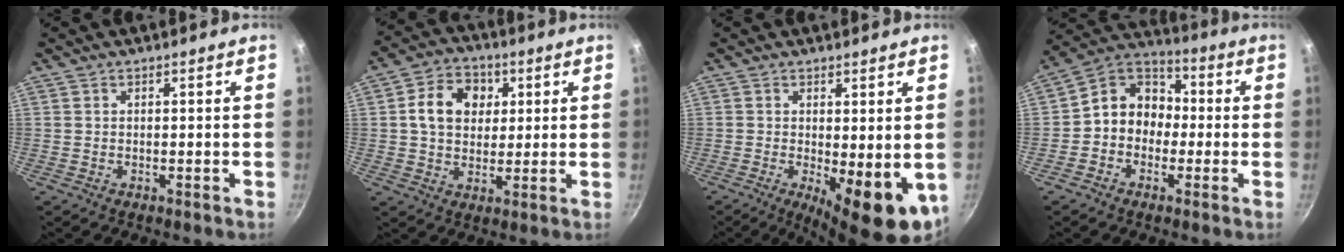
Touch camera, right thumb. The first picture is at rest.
{"total": 10.6, "force": [2.6, 8.4, 5.9], "torque": [-0.075, 0.007, 0.033]}
{"total": 10.8, "force": [-1.6, 3.8, 9.9], "torque": [-0.111, -0.008, -0.010]}
{"total": 10.3, "force": [-1.1, 8.7, 5.4], "torque": [-0.046, 0.041, -0.044]}